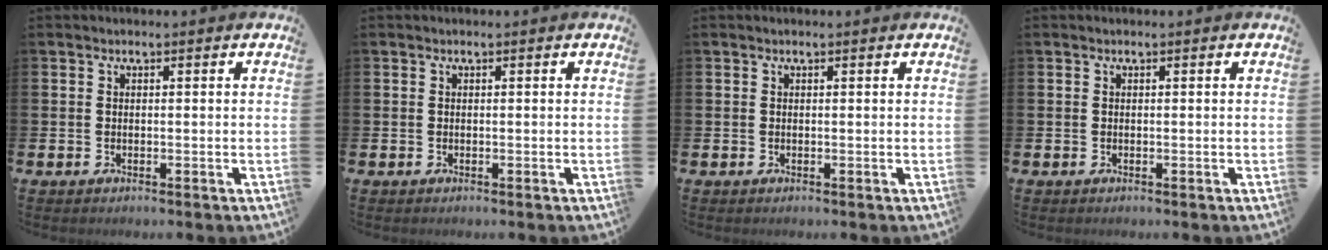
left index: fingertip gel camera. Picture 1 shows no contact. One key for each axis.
{"total": 0.0}
{"total": 0.0}
{"total": 0.0}